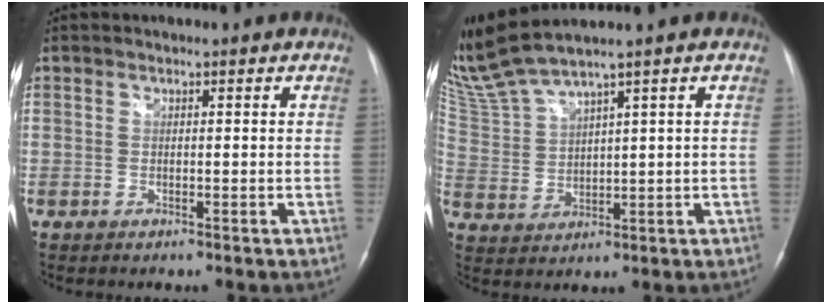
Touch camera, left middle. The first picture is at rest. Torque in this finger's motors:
{"motor_torque": [-0.25, -0.45, 0.18, 0.17]}